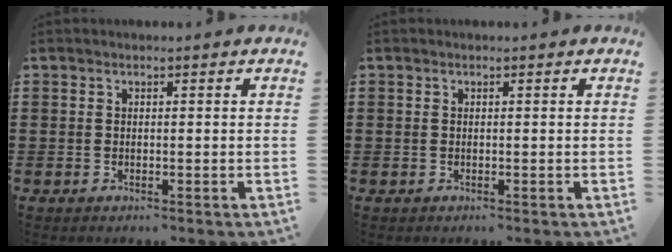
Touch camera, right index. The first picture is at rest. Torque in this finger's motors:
{"motor_torque": [0.18, 0.53, -0.01, 0.01]}